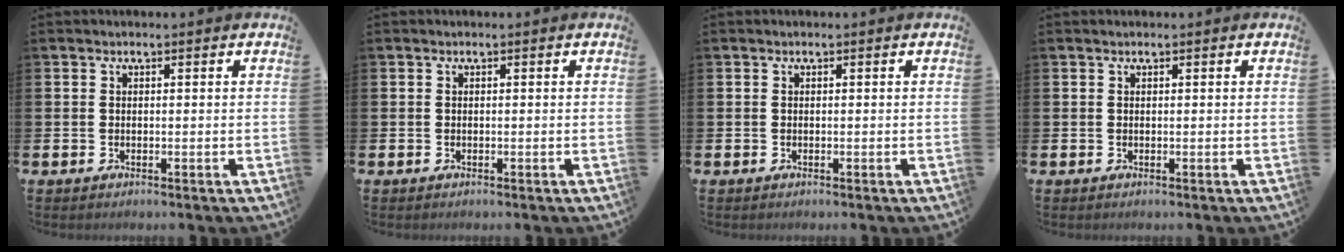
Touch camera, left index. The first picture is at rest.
{"total": 0.0}
{"total": 0.0}
{"total": 0.0}